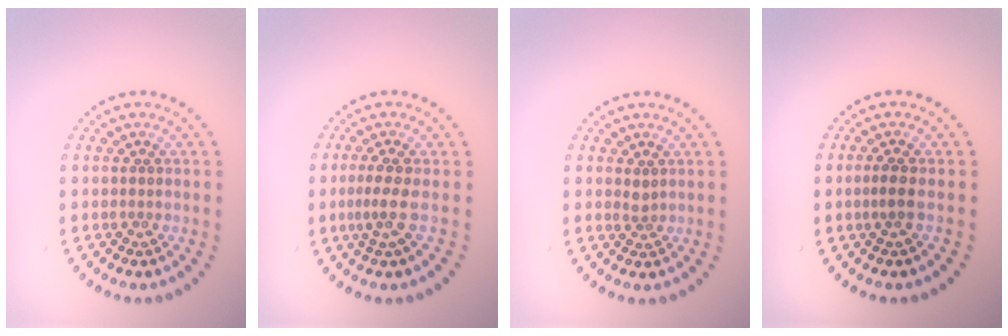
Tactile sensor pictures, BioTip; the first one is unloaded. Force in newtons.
{"total": 2.3, "press": 1.6, "slide": 1.6}
{"total": 0.9, "press": 0.6, "slide": 0.6}
{"total": 1.3, "press": 1.0, "slide": 0.8}